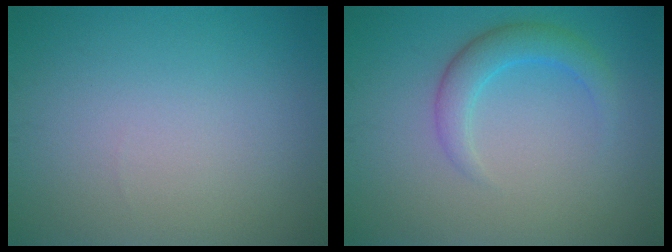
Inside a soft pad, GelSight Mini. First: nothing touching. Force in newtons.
{"total": 3.0, "press": 3.0, "slide": 0.1}